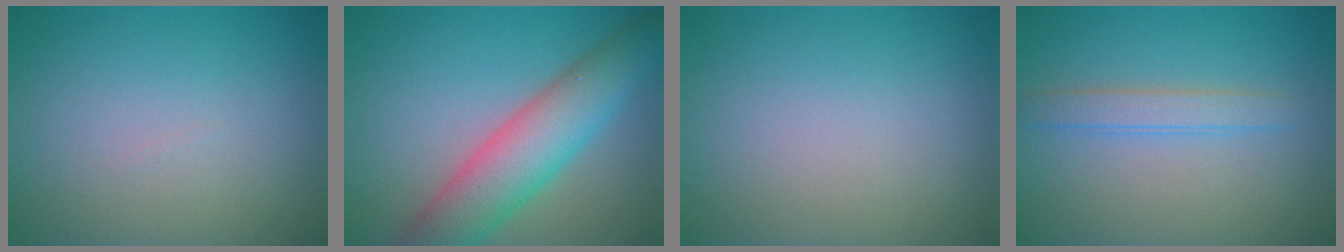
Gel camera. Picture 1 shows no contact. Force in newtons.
{"total": 7.6, "press": 7.6, "slide": 0.3}
{"total": 0.0}
{"total": 2.0, "press": 2.0, "slide": 0.1}